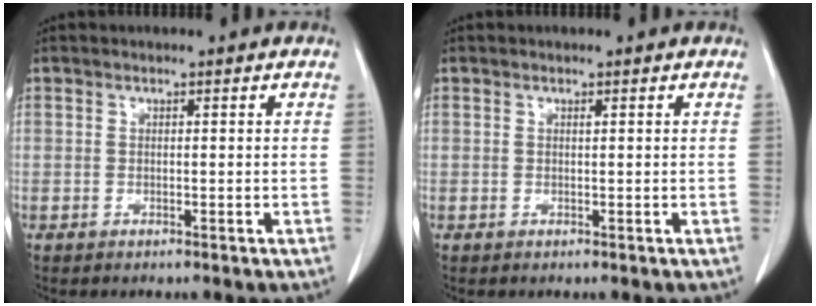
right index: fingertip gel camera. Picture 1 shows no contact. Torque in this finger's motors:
{"motor_torque": [-0.02, 0.02, 0.00, 0.00]}